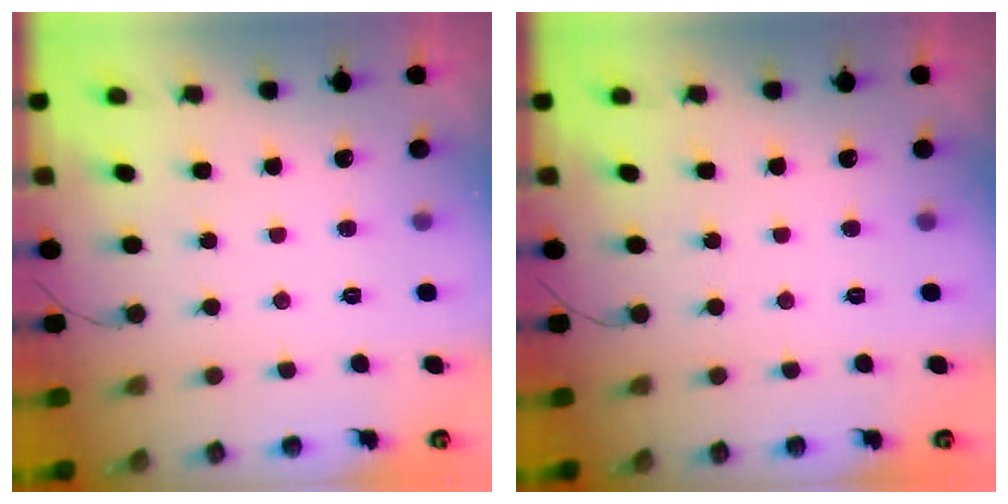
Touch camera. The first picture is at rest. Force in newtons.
{"total": 0.0}